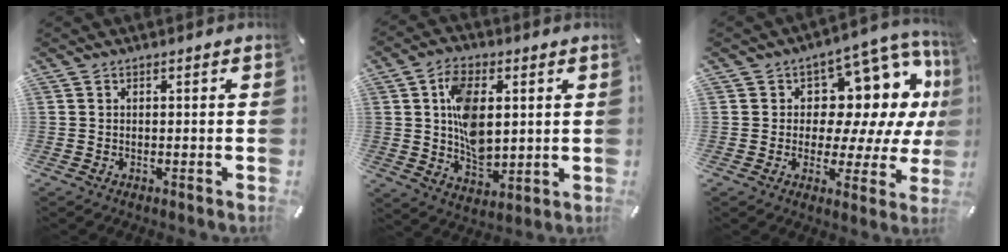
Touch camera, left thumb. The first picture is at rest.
{"total": 11.9, "force": [2.2, 7.9, 8.6], "torque": [-0.157, 0.003, 0.039]}
{"total": 12.9, "force": [5.1, 9.1, 7.6], "torque": [-0.094, -0.052, 0.093]}